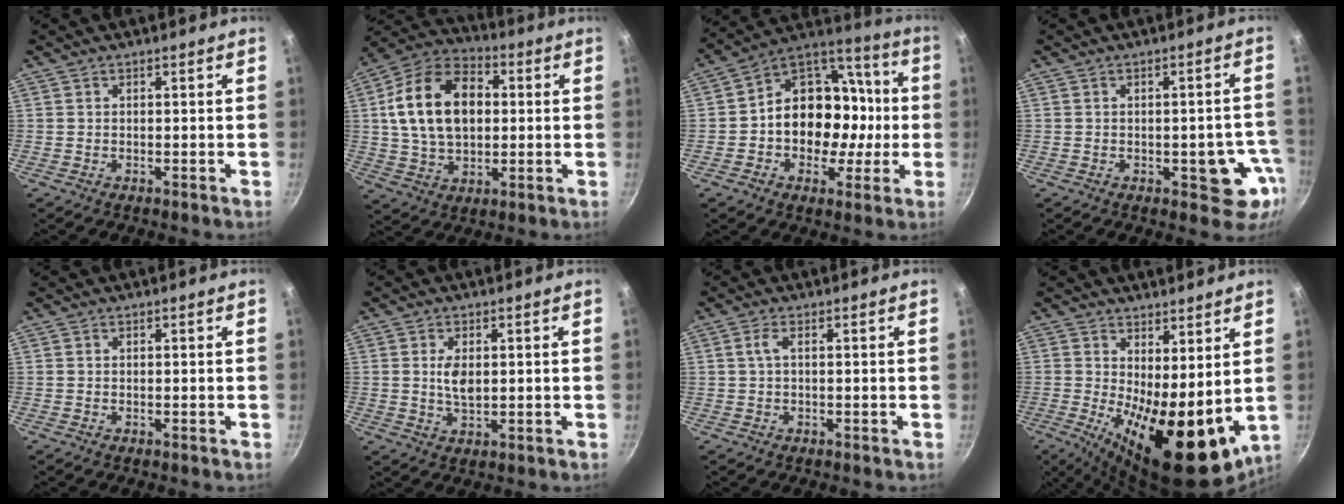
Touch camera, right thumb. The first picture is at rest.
{"total": 18.3, "force": [2.5, 12.3, 13.4], "torque": [-0.209, 0.020, 0.032]}
{"total": 18.4, "force": [-2.1, 14.5, 11.1], "torque": [-0.129, 0.055, -0.042]}
{"total": 8.4, "force": [-2.7, 4.2, 6.8], "torque": [-0.025, 0.017, -0.032]}
{"total": 0.0}
{"total": 4.3, "force": [0.6, 2.4, 3.5], "torque": [-0.061, -0.005, 0.013]}
{"total": 1.8, "force": [0.1, 0.5, 1.8], "torque": [-0.043, 0.005, 0.004]}
{"total": 16.1, "force": [0.8, 6.7, 14.7], "torque": [-0.185, -0.026, 0.026]}